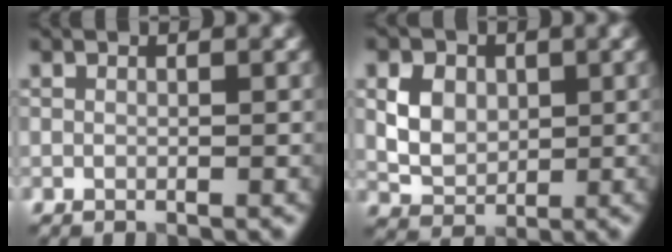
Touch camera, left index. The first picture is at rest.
{"total": 3.7, "force": [0.7, 2.8, 2.2], "torque": [-0.043, -0.001, 0.012]}